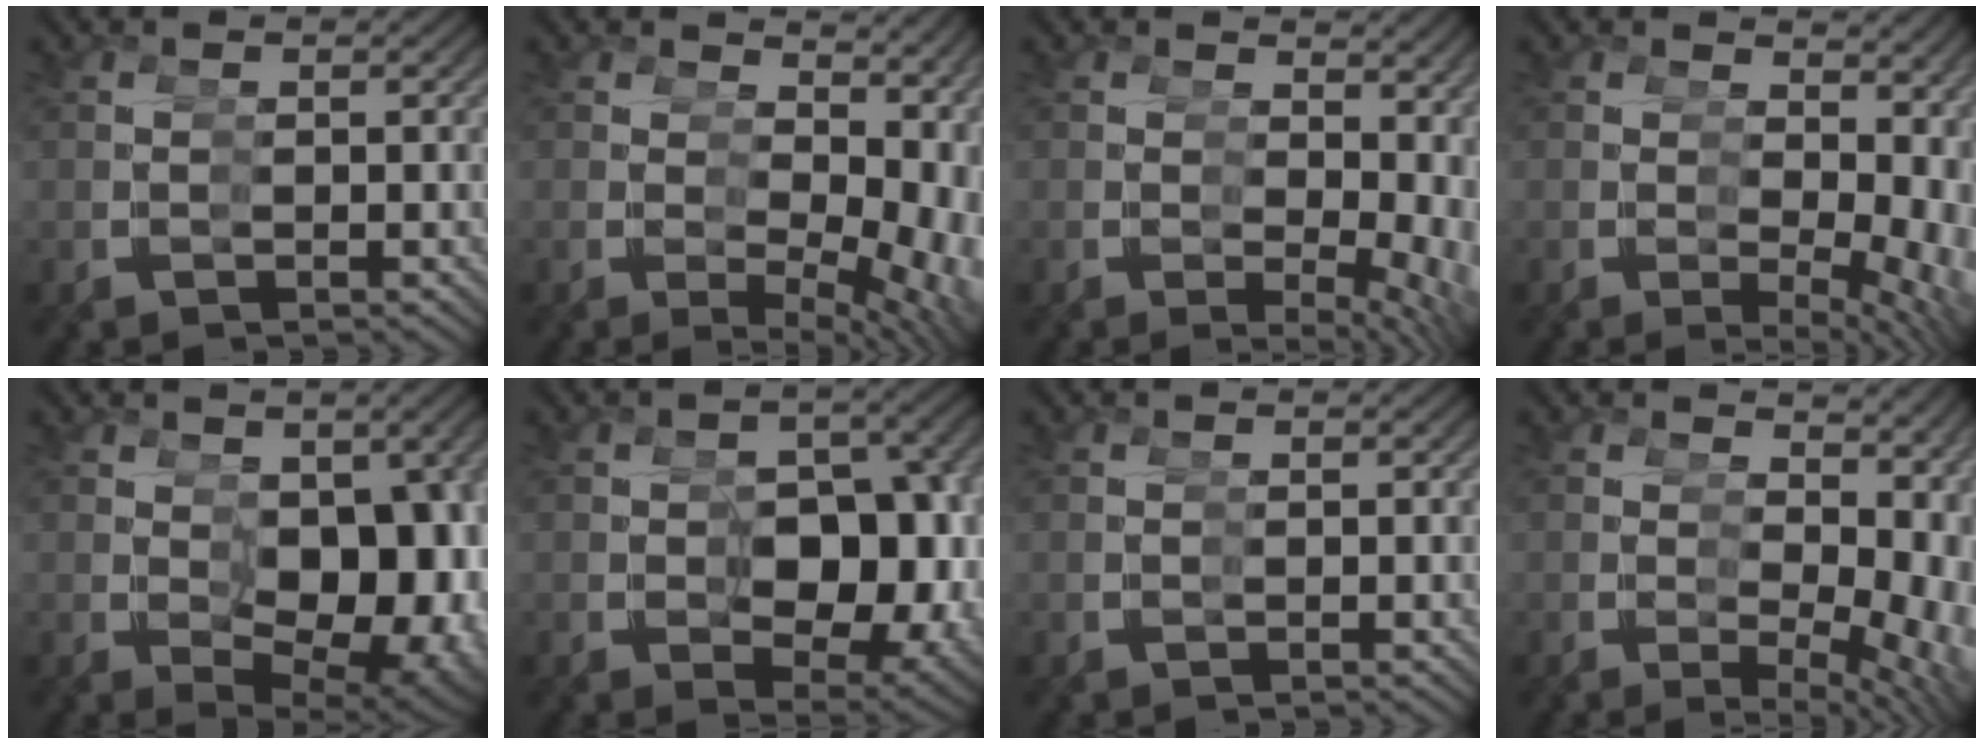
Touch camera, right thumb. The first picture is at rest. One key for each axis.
{"total": 6.7, "fx": 0.2, "fy": 3.6, "fz": 5.7, "tx": -0.074, "ty": -0.017, "tz": 0.021}
{"total": 4.8, "fx": 0.0, "fy": 2.7, "fz": 4.0, "tx": -0.039, "ty": -0.020, "tz": 0.008}
{"total": 5.4, "fx": 0.0, "fy": 3.0, "fz": 4.5, "tx": -0.047, "ty": -0.019, "tz": 0.009}
{"total": 9.9, "fx": -0.4, "fy": 5.7, "fz": 8.0, "tx": -0.135, "ty": -0.033, "tz": 0.014}
{"total": 11.8, "fx": -1.1, "fy": 7.5, "fz": 9.0, "tx": -0.144, "ty": -0.044, "tz": 0.003}
{"total": 0.0}
{"total": 5.9, "fx": 0.2, "fy": 3.1, "fz": 5.1, "tx": -0.060, "ty": -0.016, "tz": 0.016}